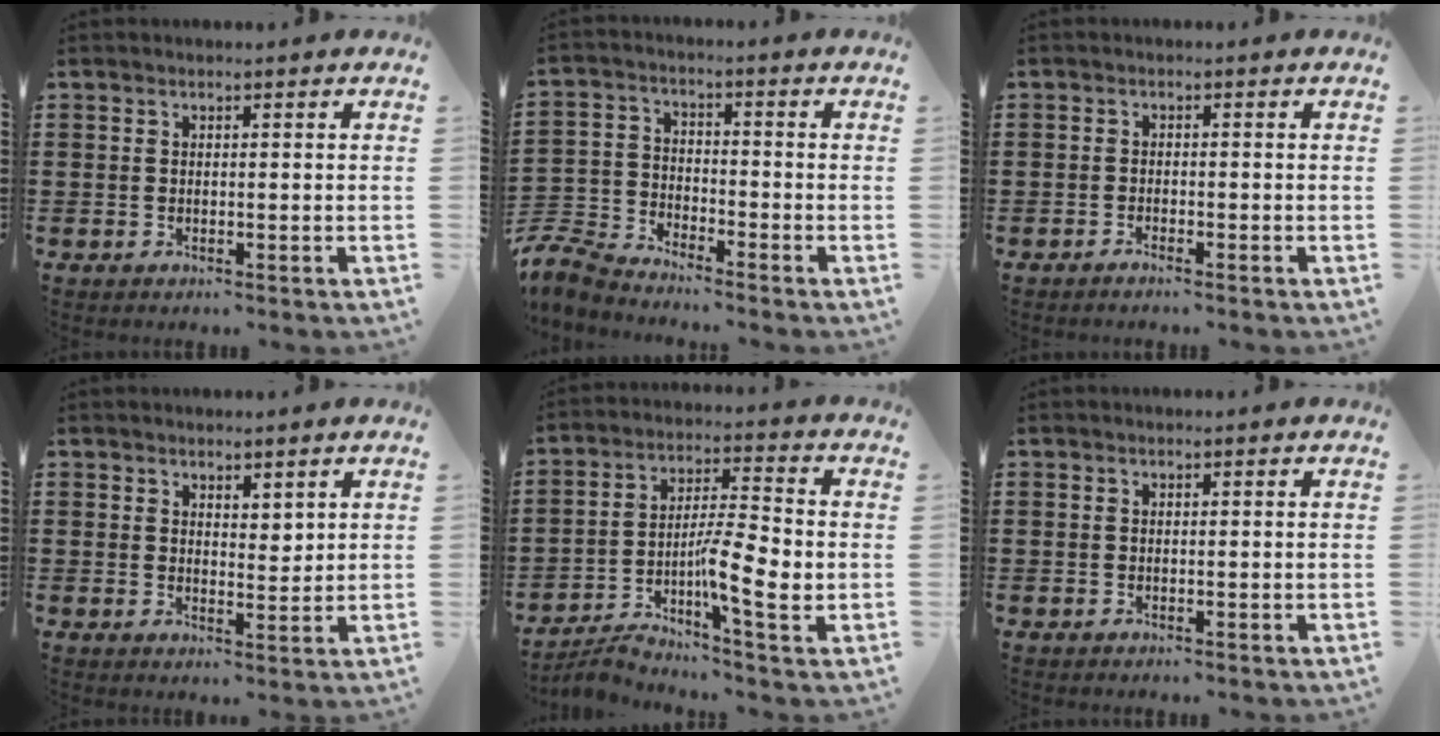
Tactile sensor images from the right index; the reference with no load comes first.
{"total": 5.5, "force": [-5.3, 0.9, 1.0], "torque": [-0.051, -0.004, -0.115]}
{"total": 1.1, "force": [-1.0, -0.1, 0.3], "torque": [-0.007, -0.001, -0.021]}
{"total": 2.5, "force": [2.2, 1.2, 0.4], "torque": [-0.004, 0.002, 0.041]}
{"total": 9.4, "force": [-2.8, 1.9, 8.7], "torque": [-0.161, -0.004, -0.053]}
{"total": 0.0}